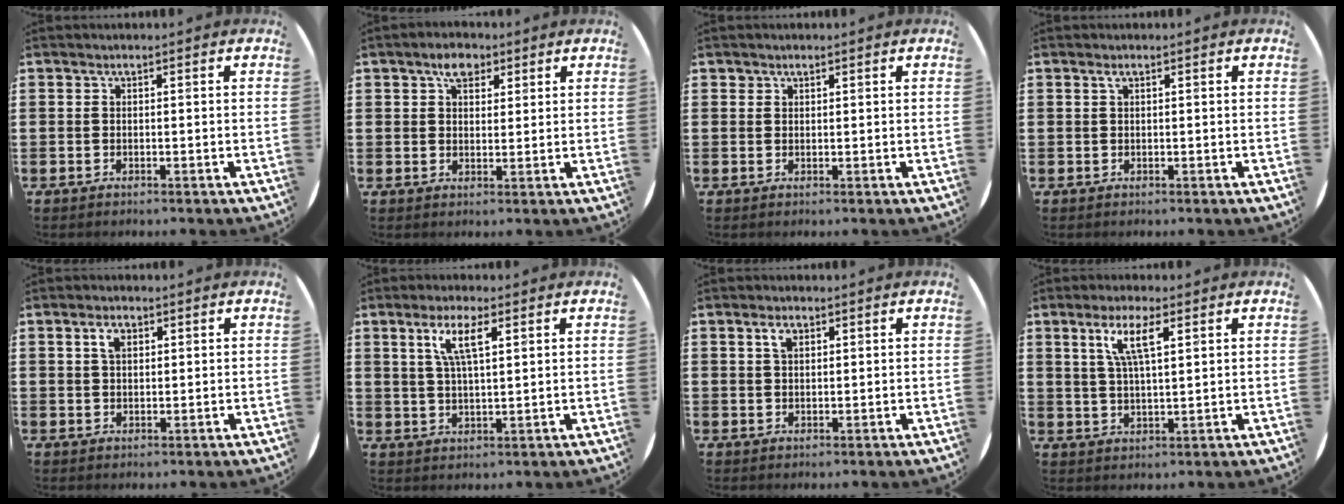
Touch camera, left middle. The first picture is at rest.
{"total": 3.9, "force": [2.6, 2.2, 1.8], "torque": [-0.017, 0.002, 0.042]}
{"total": 0.9, "force": [0.8, 0.4, -0.1], "torque": [0.010, 0.000, 0.013]}
{"total": 0.5, "force": [0.4, 0.2, 0.4], "torque": [-0.008, 0.001, 0.007]}
{"total": 2.5, "force": [1.3, 1.5, 1.5], "torque": [-0.016, 0.001, 0.020]}
{"total": 5.7, "force": [3.1, 1.5, 4.6], "torque": [-0.099, 0.011, 0.051]}
{"total": 2.2, "force": [1.3, 1.3, 1.3], "torque": [-0.012, 0.001, 0.019]}
{"total": 6.1, "force": [3.3, 1.6, 4.8], "torque": [-0.097, 0.009, 0.054]}